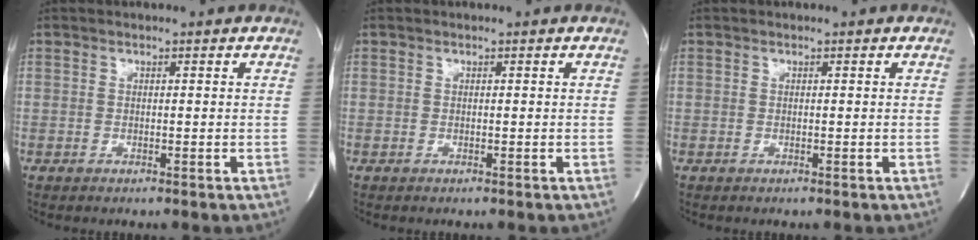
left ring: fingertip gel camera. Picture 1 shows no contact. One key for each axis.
{"total": 0.0}
{"total": 0.0}